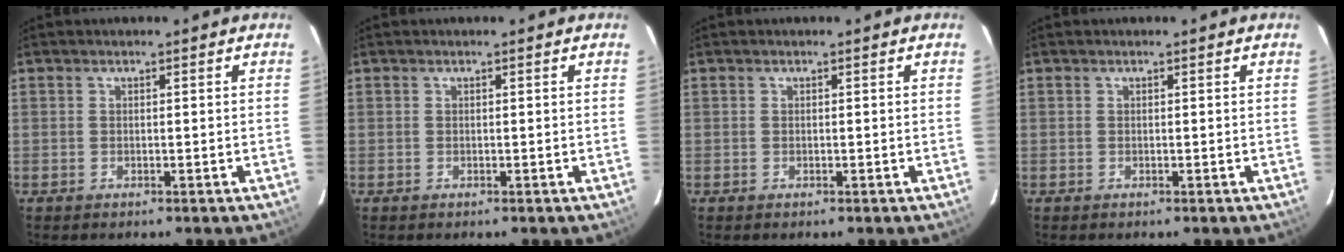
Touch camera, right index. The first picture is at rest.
{"total": 0.0}
{"total": 0.0}
{"total": 0.0}